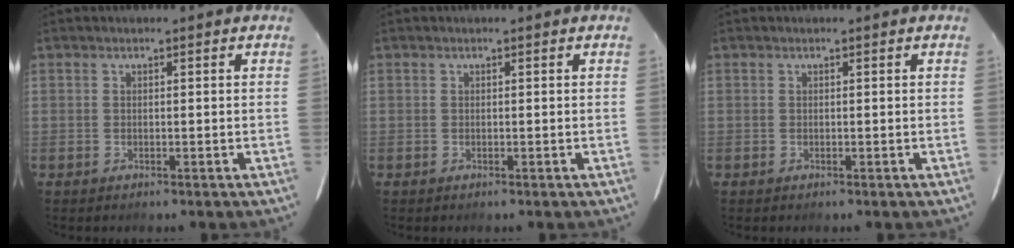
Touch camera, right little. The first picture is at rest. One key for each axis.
{"total": 0.0}
{"total": 0.0}